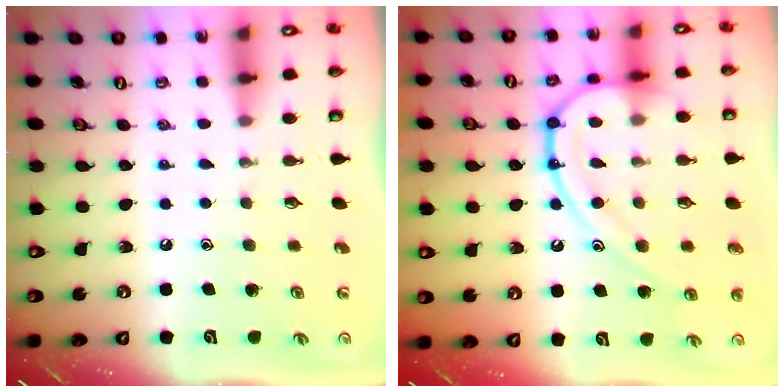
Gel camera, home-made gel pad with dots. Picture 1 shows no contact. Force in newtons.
{"total": 15.4, "press": 15.3, "slide": 1.4}